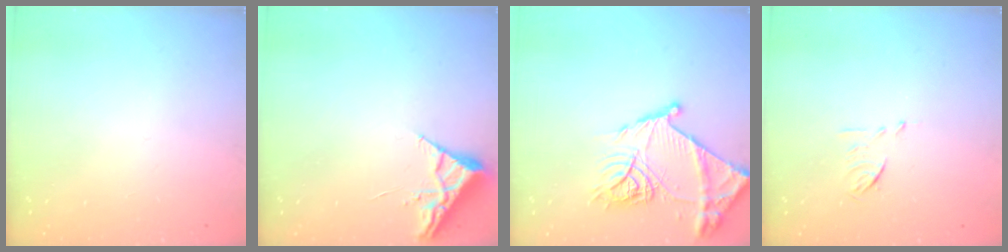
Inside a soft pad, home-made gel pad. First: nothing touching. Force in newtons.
{"total": 3.9, "press": 3.9, "slide": 0.5}
{"total": 20.4, "press": 20.3, "slide": 2.0}
{"total": 5.1, "press": 5.0, "slide": 1.1}